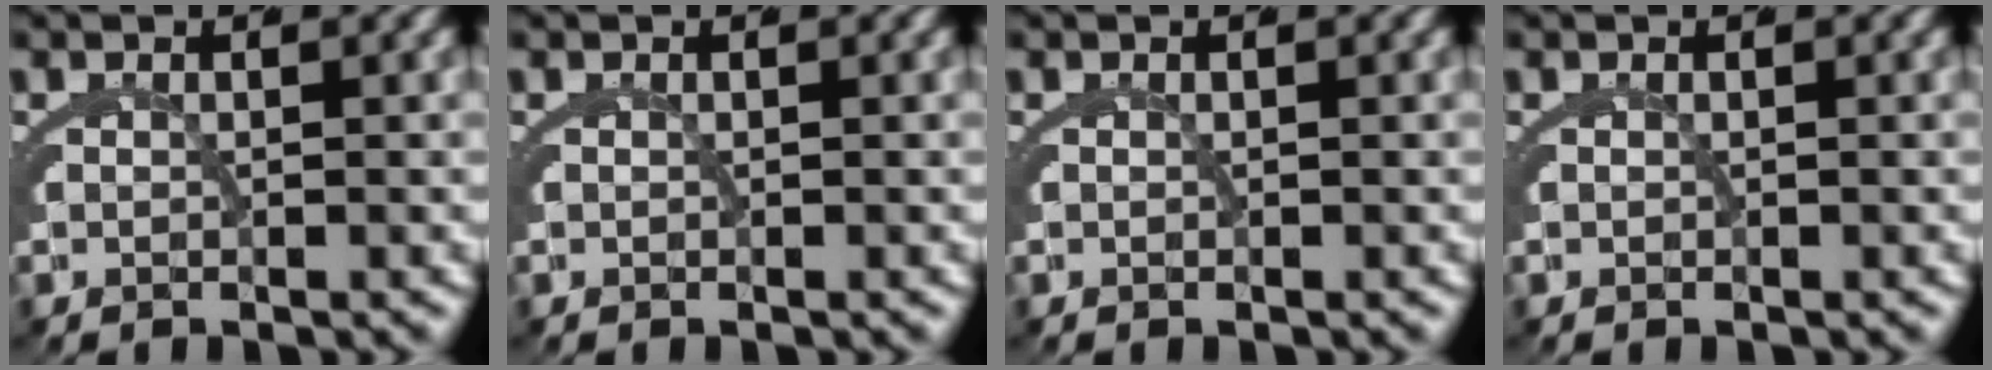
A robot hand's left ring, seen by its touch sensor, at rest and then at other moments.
{"total": 0.0}
{"total": 0.0}
{"total": 0.0}